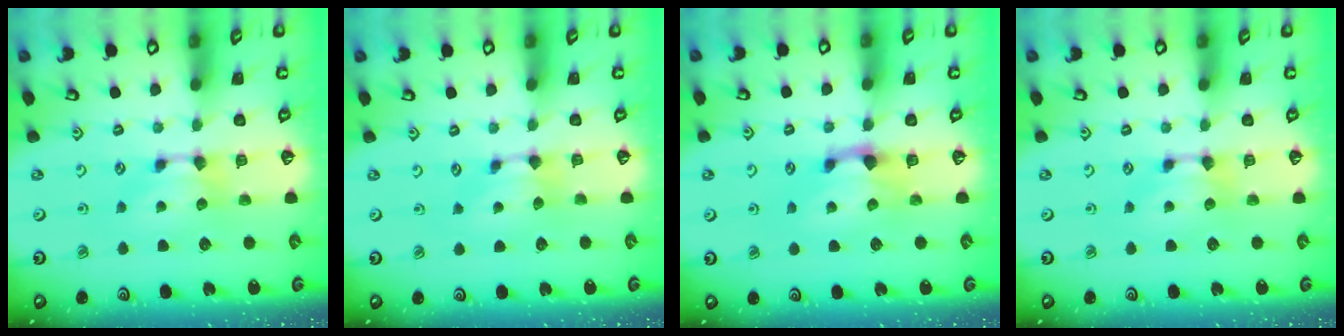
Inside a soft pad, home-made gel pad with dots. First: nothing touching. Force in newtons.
{"total": 0.7, "press": 0.4, "slide": 0.6}
{"total": 1.9, "press": 1.3, "slide": 1.4}
{"total": 0.0}